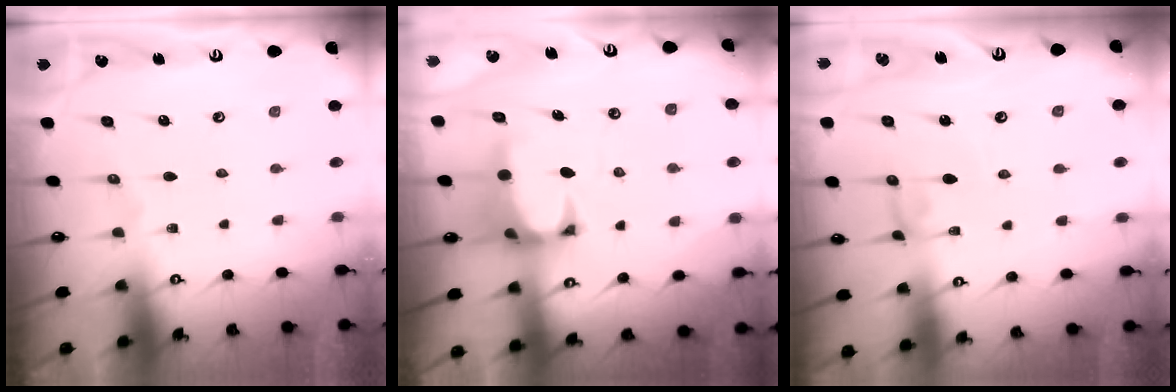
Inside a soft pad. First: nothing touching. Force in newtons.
{"total": 2.6, "press": 2.4, "slide": 1.1}
{"total": 1.5, "press": 1.4, "slide": 0.1}